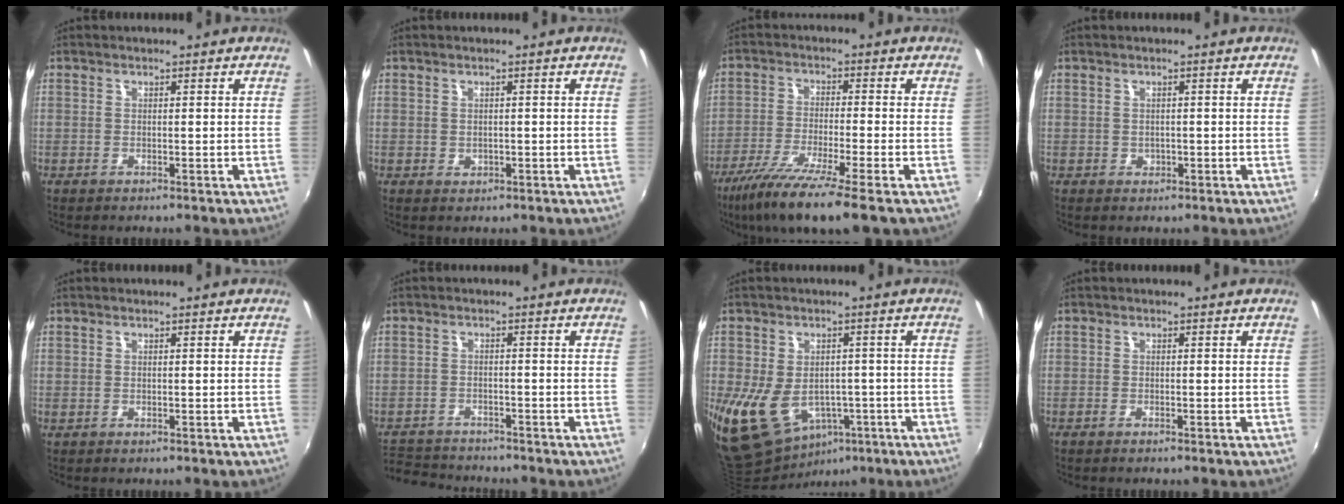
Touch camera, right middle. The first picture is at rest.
{"total": 0.7, "force": [0.1, 0.7, 0.3], "torque": [0.001, 0.001, 0.004]}
{"total": 12.6, "force": [-8.8, 0.5, 9.0], "torque": [-0.190, -0.040, -0.156]}
{"total": 1.1, "force": [0.2, 1.0, 0.4], "torque": [-0.001, 0.002, 0.005]}
{"total": 0.0}
{"total": 7.0, "force": [-6.5, 2.4, 1.1], "torque": [-0.046, 0.006, -0.113]}
{"total": 13.5, "force": [-4.5, 9.8, 8.1], "torque": [-0.191, -0.027, -0.057]}
{"total": 0.6, "force": [-0.6, 0.0, 0.3], "torque": [-0.004, -0.002, -0.013]}